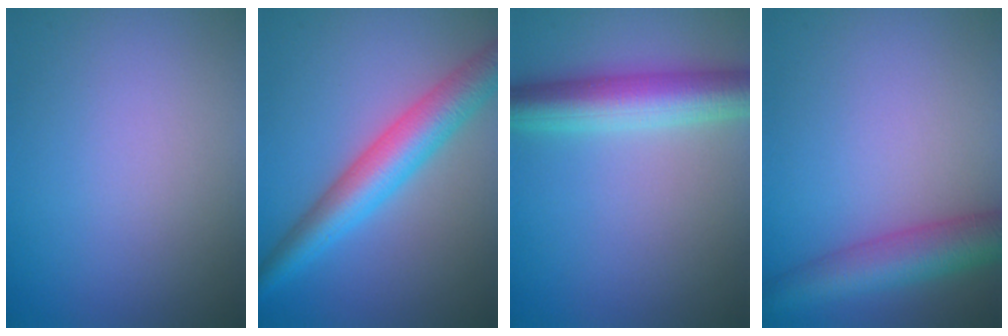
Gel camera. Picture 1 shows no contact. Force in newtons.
{"total": 6.4, "press": 6.4, "slide": 0.1}
{"total": 6.5, "press": 6.5, "slide": 0.0}
{"total": 5.6, "press": 5.6, "slide": 0.2}